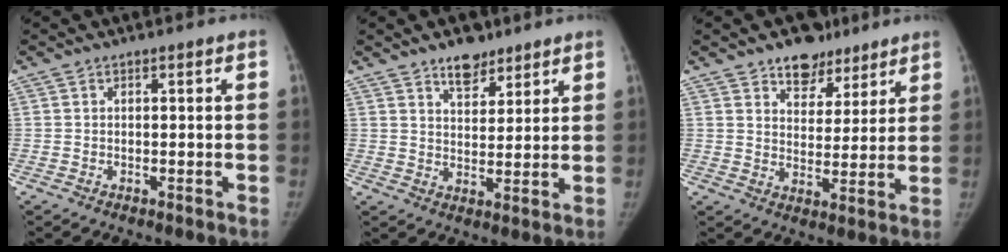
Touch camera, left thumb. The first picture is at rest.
{"total": 6.3, "force": [4.7, 3.2, 2.7], "torque": [-0.016, -0.032, 0.078]}
{"total": 9.1, "force": [6.4, 5.7, 3.1], "torque": [-0.005, -0.033, 0.100]}